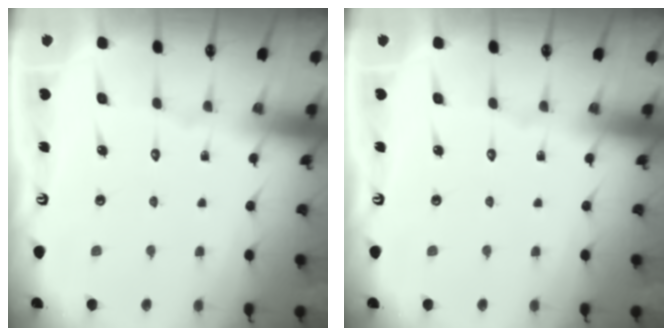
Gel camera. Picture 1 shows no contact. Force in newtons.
{"total": 0.0}